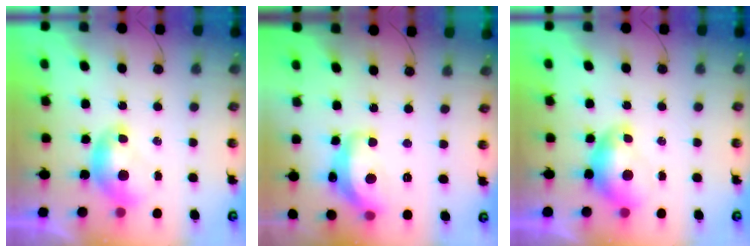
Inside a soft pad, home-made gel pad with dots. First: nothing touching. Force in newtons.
{"total": 8.5, "press": 8.5, "slide": 0.8}
{"total": 0.0}